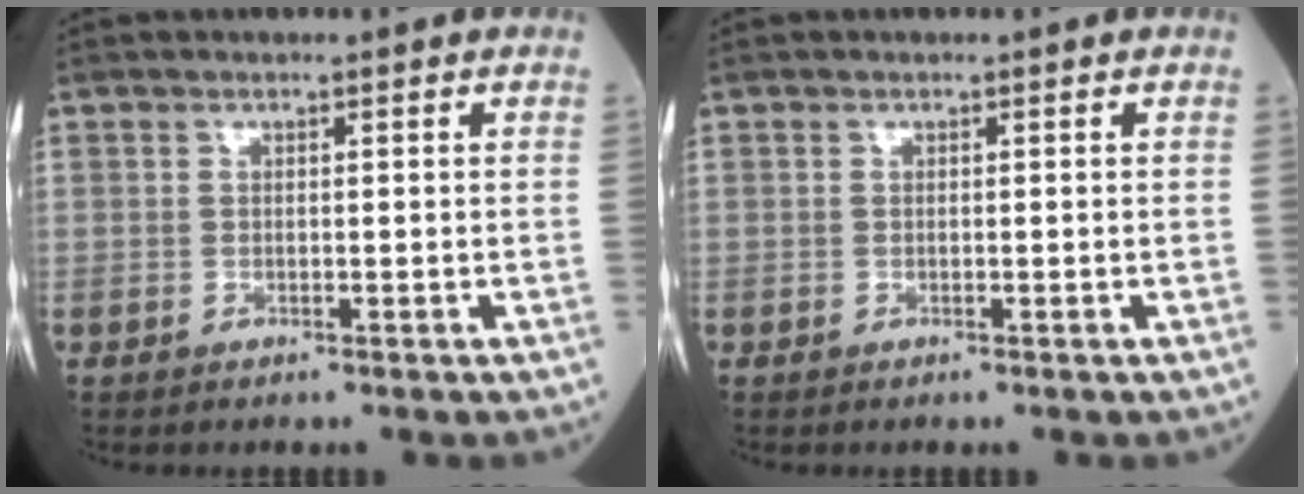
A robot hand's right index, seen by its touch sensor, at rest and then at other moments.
{"total": 0.0}